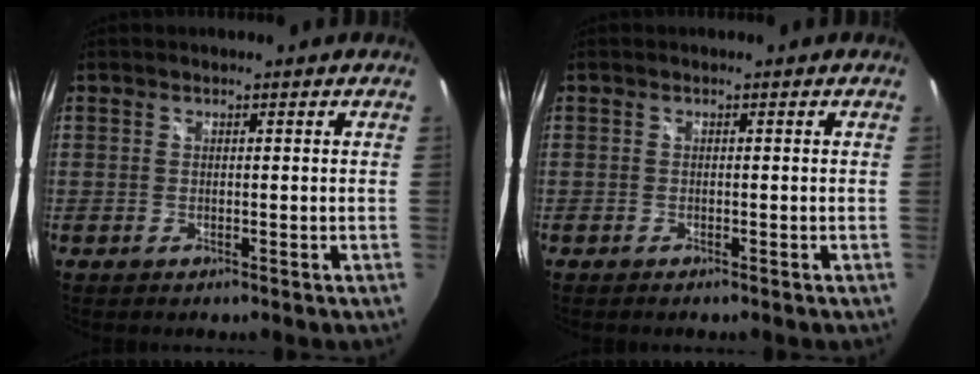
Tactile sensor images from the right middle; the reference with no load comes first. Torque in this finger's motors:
{"motor_torque": [-0.71, -0.05, 0.03, 0.00]}